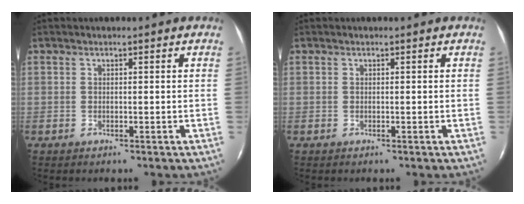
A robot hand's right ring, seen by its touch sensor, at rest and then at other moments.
{"total": 0.0}